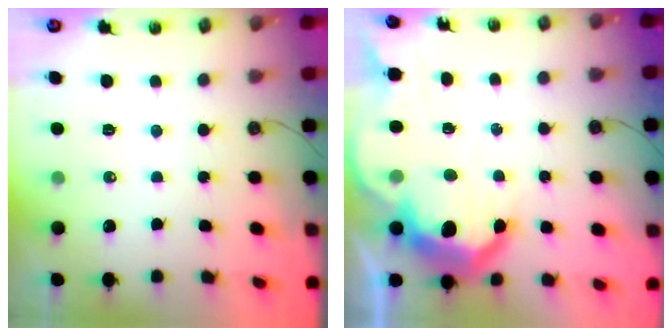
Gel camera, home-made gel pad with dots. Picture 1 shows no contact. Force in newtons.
{"total": 17.7, "press": 17.7, "slide": 1.1}